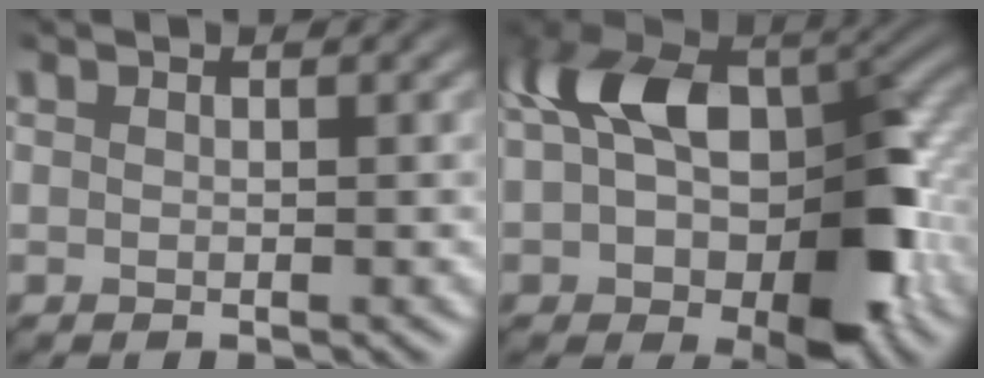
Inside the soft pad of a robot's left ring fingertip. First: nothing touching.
{"total": 12.5, "force": [-1.0, 7.7, 9.9], "torque": [-0.149, 0.011, -0.033]}